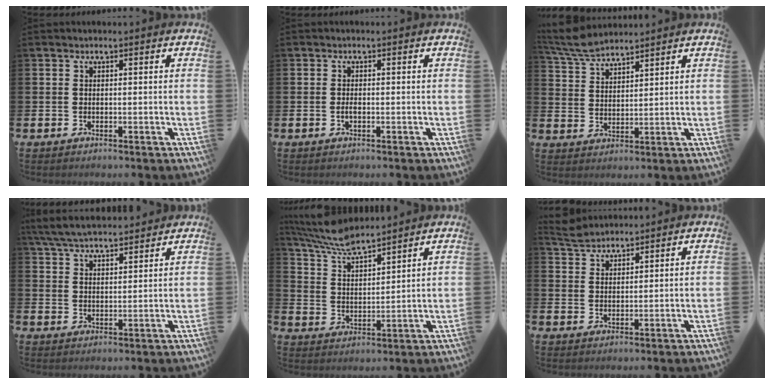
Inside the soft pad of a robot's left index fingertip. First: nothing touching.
{"total": 1.0, "force": [-0.3, 0.4, 0.8], "torque": [-0.015, -0.001, -0.006]}
{"total": 6.0, "force": [5.7, 1.0, 1.5], "torque": [-0.052, -0.021, 0.106]}
{"total": 6.0, "force": [5.8, 0.9, 1.4], "torque": [-0.053, -0.024, 0.107]}
{"total": 7.2, "force": [6.7, 1.1, 2.3], "torque": [-0.073, -0.035, 0.123]}
{"total": 3.9, "force": [3.8, 0.7, 0.2], "torque": [-0.012, -0.014, 0.072]}